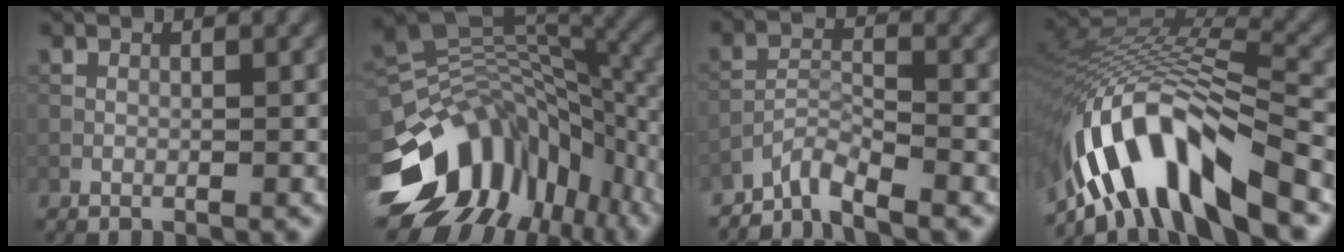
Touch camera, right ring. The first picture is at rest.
{"total": 13.4, "force": [-5.8, 8.9, 8.2], "torque": [-0.163, 0.009, -0.102]}
{"total": 3.1, "force": [-2.9, 0.3, 1.1], "torque": [-0.020, 0.000, -0.066]}
{"total": 13.2, "force": [-7.8, 3.8, 9.9], "torque": [-0.183, 0.022, -0.132]}